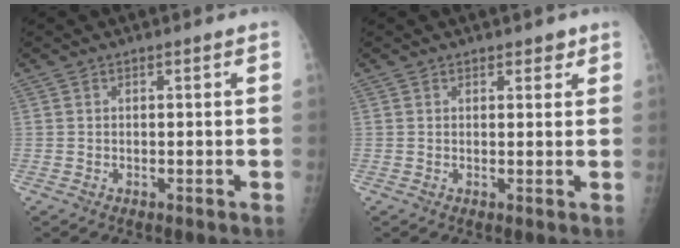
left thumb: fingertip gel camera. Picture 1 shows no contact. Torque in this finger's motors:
{"motor_torque": [-0.21, -0.01, -0.19, -0.17, 0.03]}